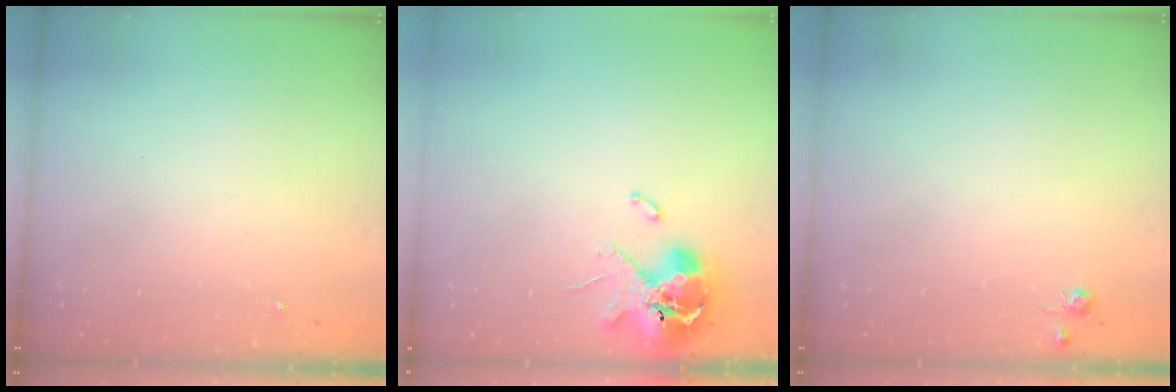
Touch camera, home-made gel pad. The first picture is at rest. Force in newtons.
{"total": 10.7, "press": 10.6, "slide": 1.4}
{"total": 5.4, "press": 5.3, "slide": 0.7}